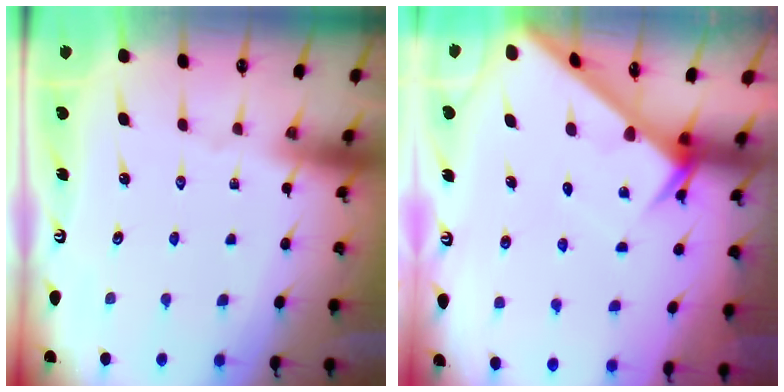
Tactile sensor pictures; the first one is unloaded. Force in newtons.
{"total": 5.4, "press": 5.4, "slide": 0.5}